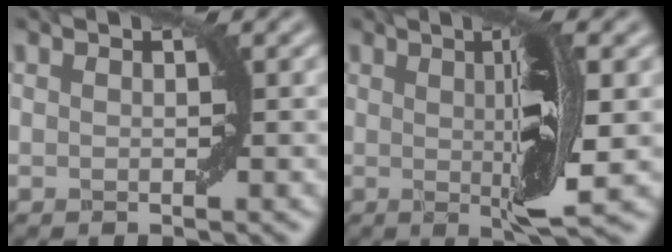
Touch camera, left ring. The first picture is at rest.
{"total": 6.5, "force": [0.3, 1.1, 6.4], "torque": [-0.100, -0.004, 0.007]}